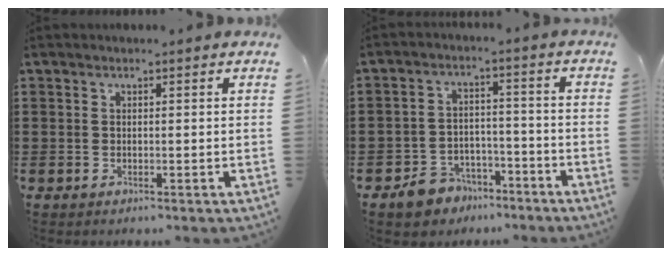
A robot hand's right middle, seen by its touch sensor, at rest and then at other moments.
{"total": 5.6, "force": [-4.9, 2.6, 0.5], "torque": [-0.021, 0.018, -0.100]}